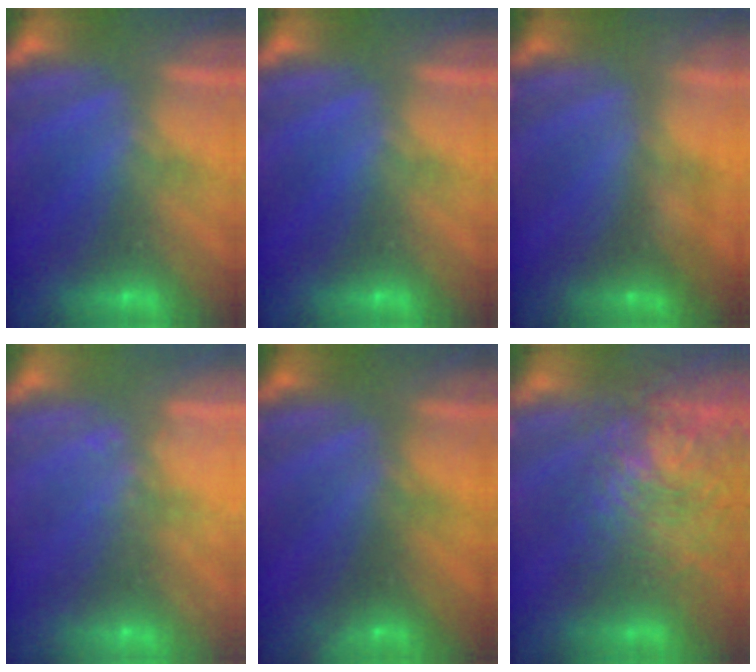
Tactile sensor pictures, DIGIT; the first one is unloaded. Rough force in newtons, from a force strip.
{"total": 0.0}
{"total": 2.0}
{"total": 5.8}
{"total": 2.4}
{"total": 10.8}